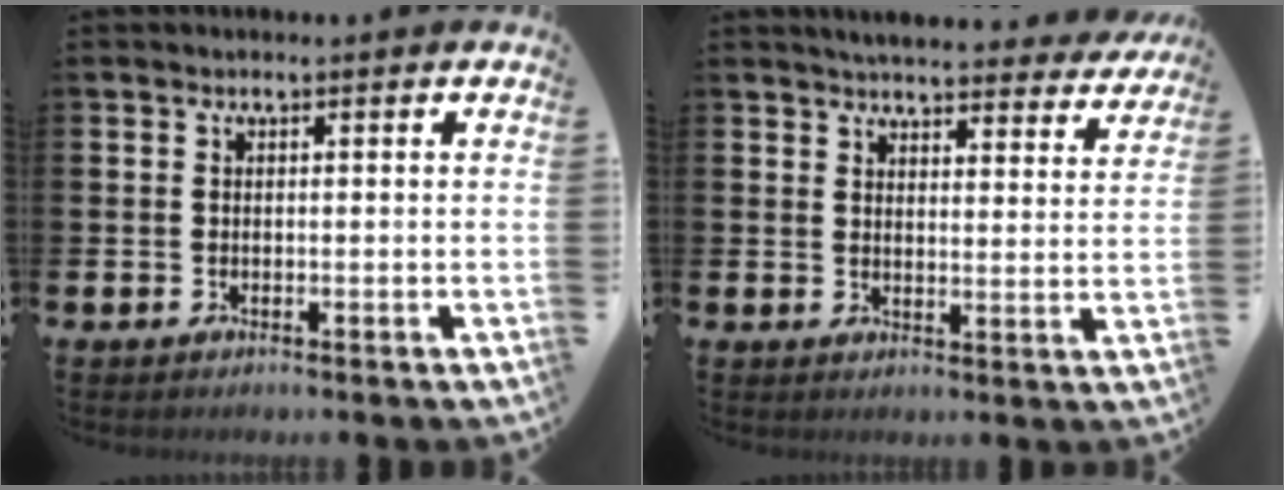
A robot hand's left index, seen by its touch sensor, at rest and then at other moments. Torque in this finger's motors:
{"motor_torque": [0.44, -0.43, 0.38, 0.06]}